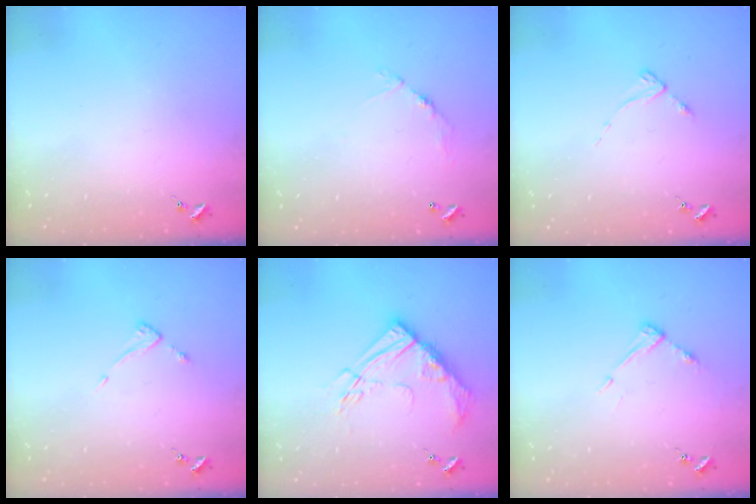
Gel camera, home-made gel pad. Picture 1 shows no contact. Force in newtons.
{"total": 6.7, "press": 6.7, "slide": 0.5}
{"total": 2.8, "press": 2.8, "slide": 0.3}
{"total": 3.9, "press": 3.8, "slide": 0.4}
{"total": 15.4, "press": 15.3, "slide": 1.6}
{"total": 6.4, "press": 6.4, "slide": 0.4}